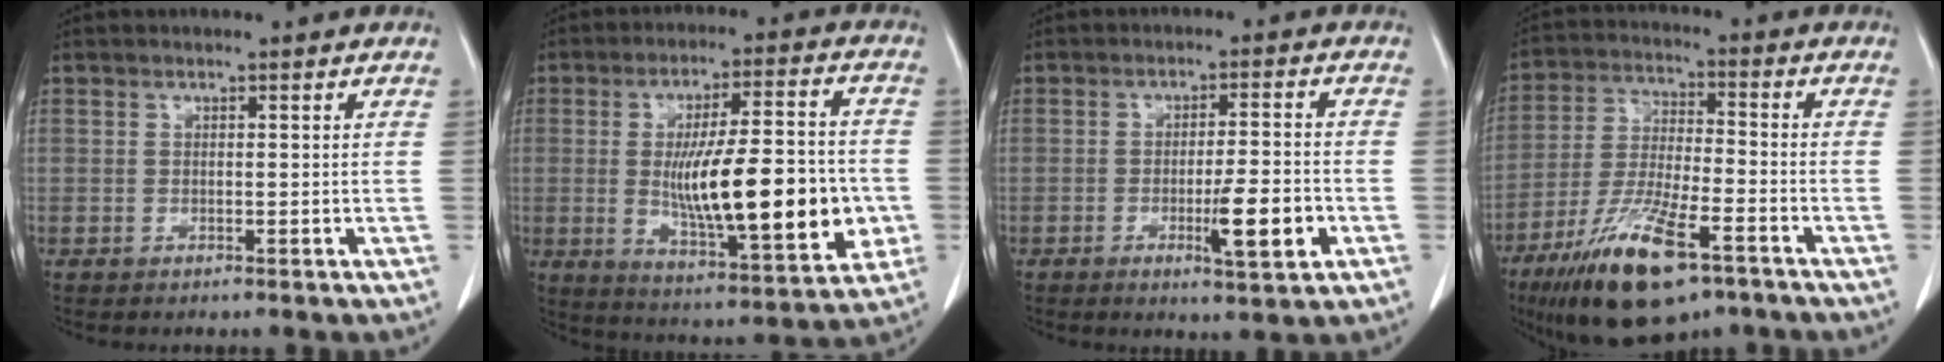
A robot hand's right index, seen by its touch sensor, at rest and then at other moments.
{"total": 20.1, "force": [-2.3, 4.4, 19.5], "torque": [-0.310, -0.003, -0.025]}
{"total": 7.4, "force": [-2.7, 0.6, 6.8], "torque": [-0.106, -0.008, -0.037]}
{"total": 15.8, "force": [-9.5, 3.8, 12.0], "torque": [-0.244, -0.030, -0.165]}